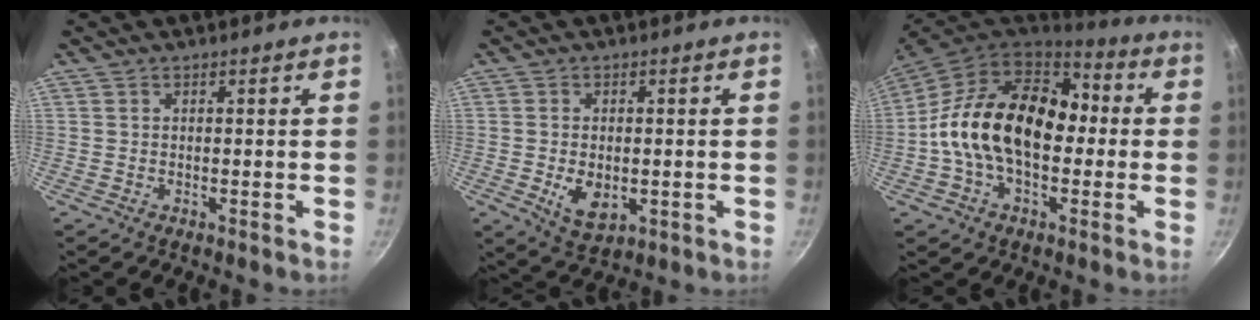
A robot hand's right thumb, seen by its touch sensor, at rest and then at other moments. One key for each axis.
{"total": 6.9, "fx": -1.1, "fy": 4.3, "fz": 5.2, "tx": -0.080, "ty": -0.008, "tz": -0.009}
{"total": 20.5, "fx": -0.2, "fy": 13.5, "fz": 15.4, "tx": -0.224, "ty": 0.039, "tz": -0.019}